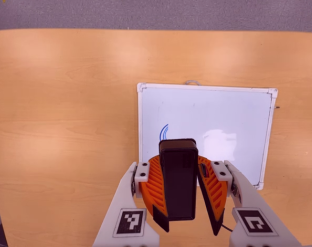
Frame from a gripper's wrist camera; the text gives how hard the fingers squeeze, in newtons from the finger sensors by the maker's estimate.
{"total": 10.0, "left": 9.8, "right": 10.2}